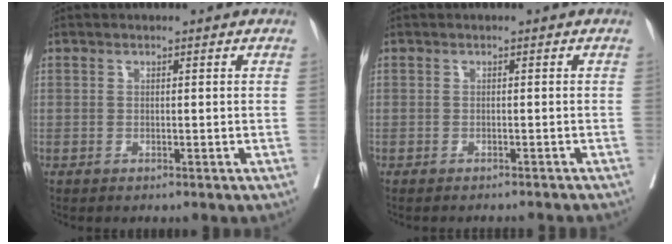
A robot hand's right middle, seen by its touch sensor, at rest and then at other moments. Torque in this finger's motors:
{"motor_torque": [-0.34, -0.58, 0.02, 0.01]}